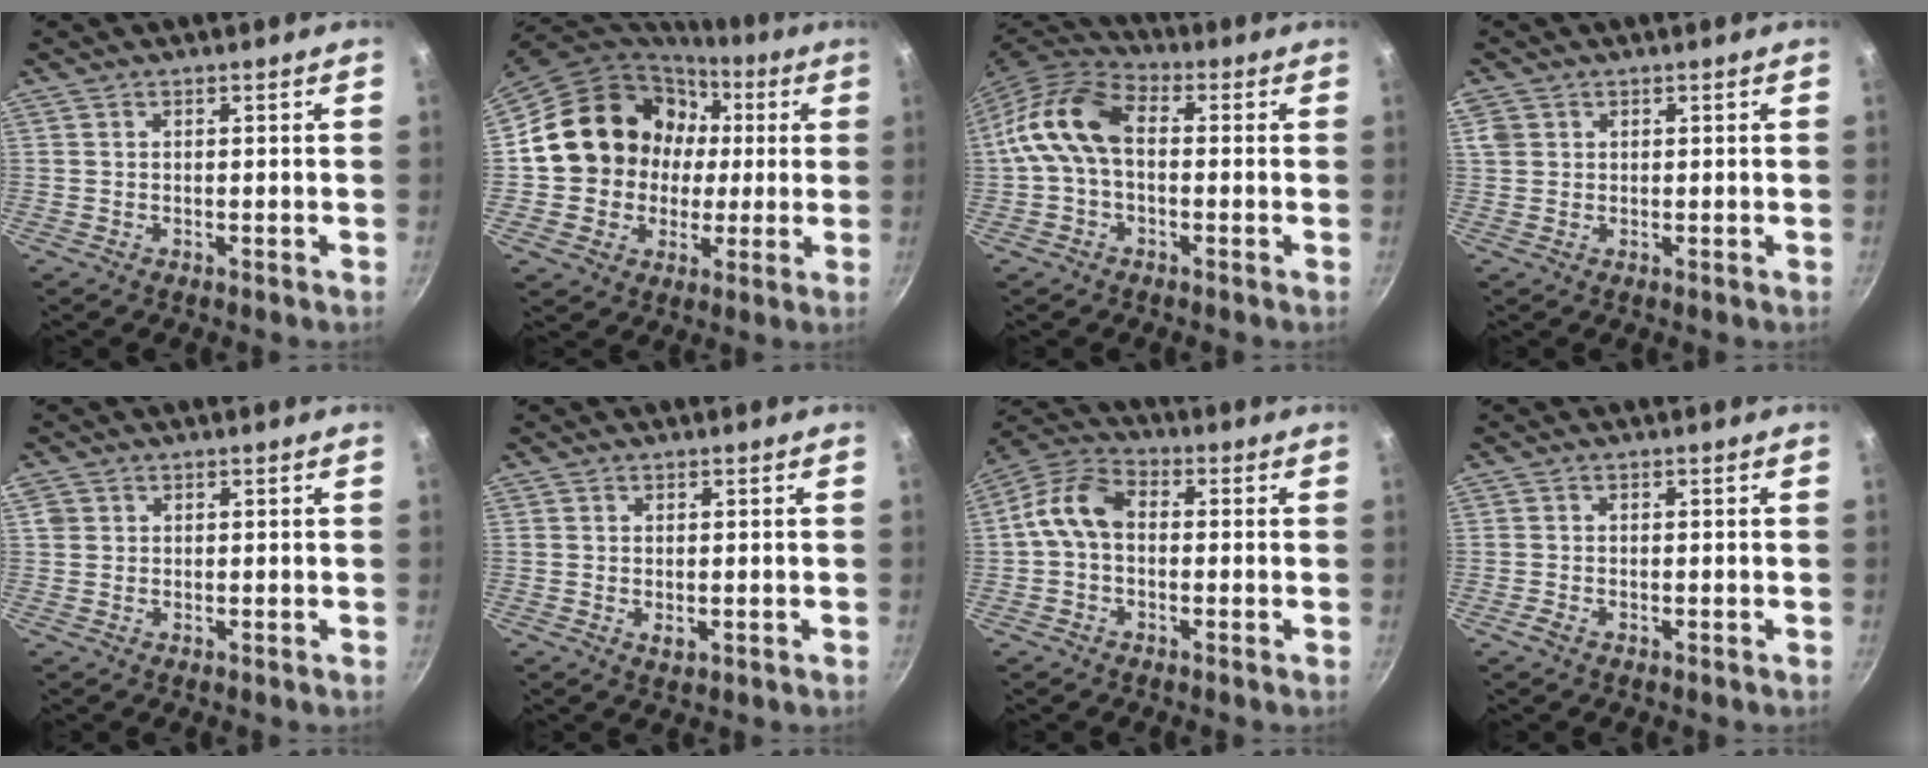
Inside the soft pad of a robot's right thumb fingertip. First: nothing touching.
{"total": 18.5, "force": [2.4, 16.6, 7.9], "torque": [-0.109, 0.031, 0.046]}
{"total": 11.9, "force": [0.0, 7.7, 9.1], "torque": [-0.161, 0.038, -0.020]}
{"total": 2.6, "force": [0.9, 2.2, 1.2], "torque": [-0.019, 0.001, 0.019]}
{"total": 1.7, "force": [0.5, 1.5, 0.7], "torque": [-0.011, 0.003, 0.009]}
{"total": 1.6, "force": [-0.2, 1.0, 1.3], "torque": [-0.022, -0.003, -0.002]}
{"total": 8.6, "force": [-0.3, 6.1, 6.0], "torque": [-0.106, 0.031, -0.024]}
{"total": 1.4, "force": [-0.8, 0.7, 0.9], "torque": [-0.023, 0.004, -0.020]}